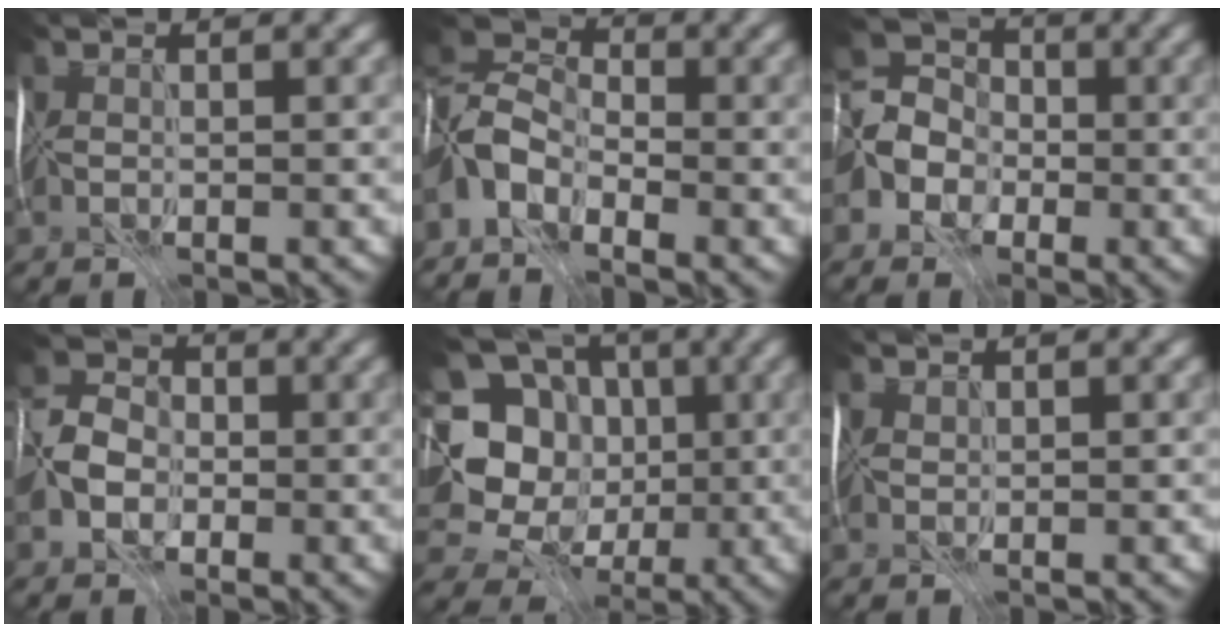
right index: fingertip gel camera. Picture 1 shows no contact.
{"total": 4.1, "force": [-3.0, 2.2, 1.7], "torque": [-0.037, 0.011, -0.076]}
{"total": 3.9, "force": [-1.5, 3.4, 1.2], "torque": [-0.026, 0.012, -0.045]}
{"total": 2.6, "force": [-1.1, 2.1, 0.8], "torque": [-0.013, 0.009, -0.025]}
{"total": 11.5, "force": [0.1, 10.8, 3.8], "torque": [-0.111, 0.034, 0.006]}
{"total": 0.8, "force": [0.7, 0.2, 0.2], "torque": [-0.003, 0.003, 0.018]}